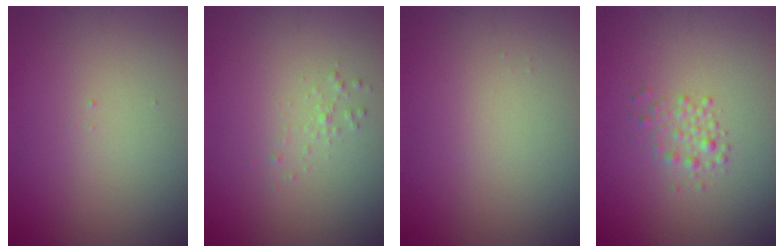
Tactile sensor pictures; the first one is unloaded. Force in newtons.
{"total": 0.7, "press": 0.7, "slide": 0.1}
{"total": 0.0}
{"total": 1.6, "press": 1.6, "slide": 0.0}